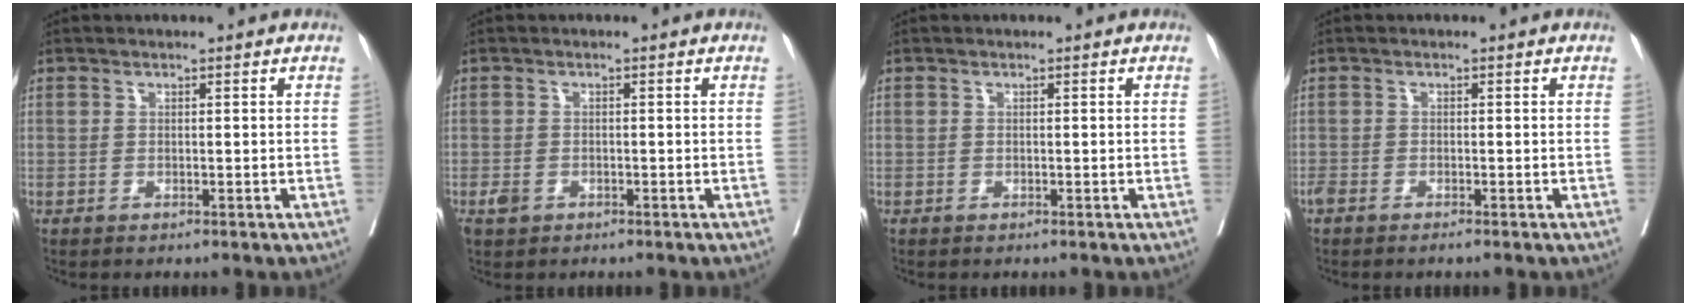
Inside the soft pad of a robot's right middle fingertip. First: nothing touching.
{"total": 1.8, "force": [-0.9, 1.3, 0.8], "torque": [-0.017, 0.002, -0.011]}
{"total": 0.0}
{"total": 1.6, "force": [-1.3, 0.4, 0.9], "torque": [-0.020, -0.003, -0.025]}